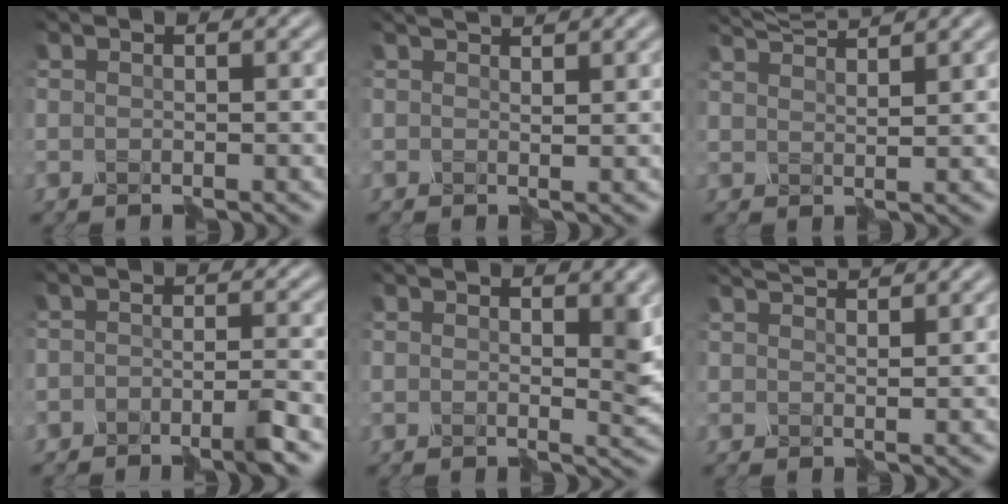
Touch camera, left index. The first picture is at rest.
{"total": 1.2, "force": [1.2, -0.2, 0.0], "torque": [-0.006, 0.009, 0.018]}
{"total": 3.7, "force": [3.6, -0.2, 0.4], "torque": [-0.018, 0.017, 0.065]}
{"total": 2.5, "force": [-2.4, 0.0, 0.7], "torque": [-0.021, 0.001, -0.046]}
{"total": 3.3, "force": [1.0, 1.3, 2.8], "torque": [-0.042, 0.003, 0.012]}
{"total": 2.0, "force": [1.9, -0.3, 0.2], "torque": [-0.008, 0.011, 0.031]}